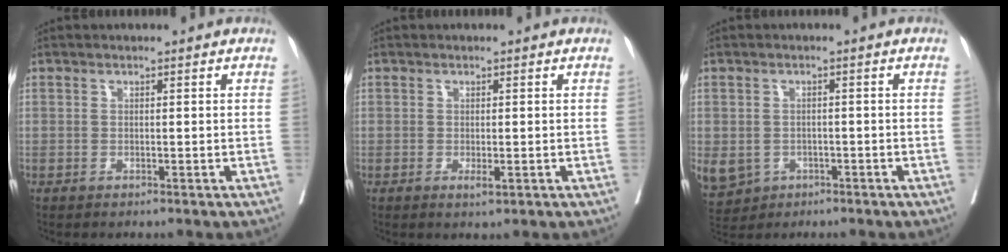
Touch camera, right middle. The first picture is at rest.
{"total": 1.3, "force": [-0.4, 0.3, 1.1], "torque": [-0.019, -0.004, -0.006]}
{"total": 10.8, "force": [-4.3, 9.2, 3.7], "torque": [-0.121, -0.001, -0.055]}